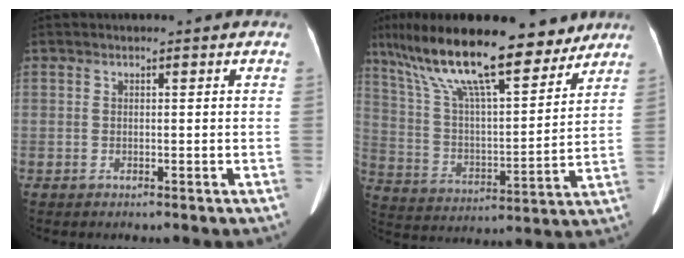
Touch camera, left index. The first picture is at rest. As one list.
[{"total": 22.3, "force": [16.6, 5.0, 14.0], "torque": [-0.254, 0.013, 0.283]}]